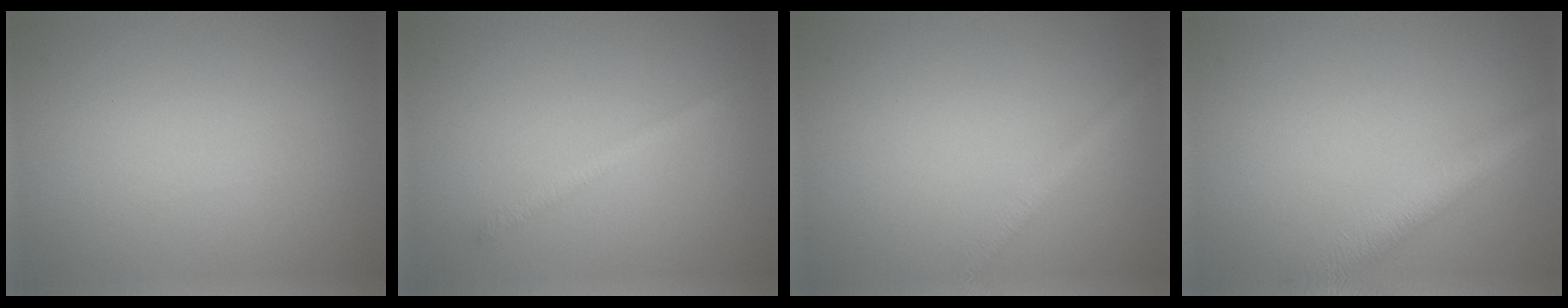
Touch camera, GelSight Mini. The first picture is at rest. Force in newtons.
{"total": 1.3, "press": 1.3, "slide": 0.1}
{"total": 1.8, "press": 1.8, "slide": 0.0}
{"total": 4.1, "press": 4.1, "slide": 0.1}